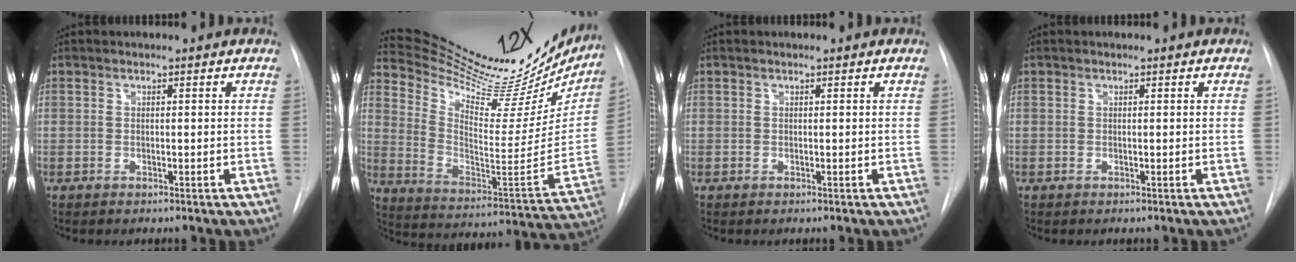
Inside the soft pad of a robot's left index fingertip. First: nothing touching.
{"total": 28.3, "force": [25.5, 6.8, 10.4], "torque": [-0.155, -0.074, 0.349]}
{"total": 0.0}
{"total": 0.0}